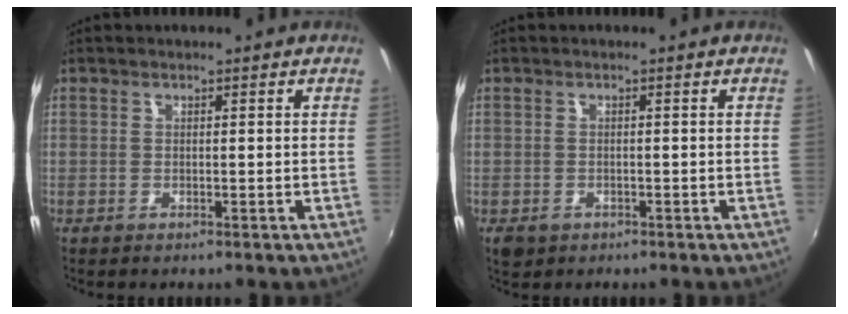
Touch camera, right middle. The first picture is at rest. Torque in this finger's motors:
{"motor_torque": [0.04, -0.13, 0.03, 0.02]}